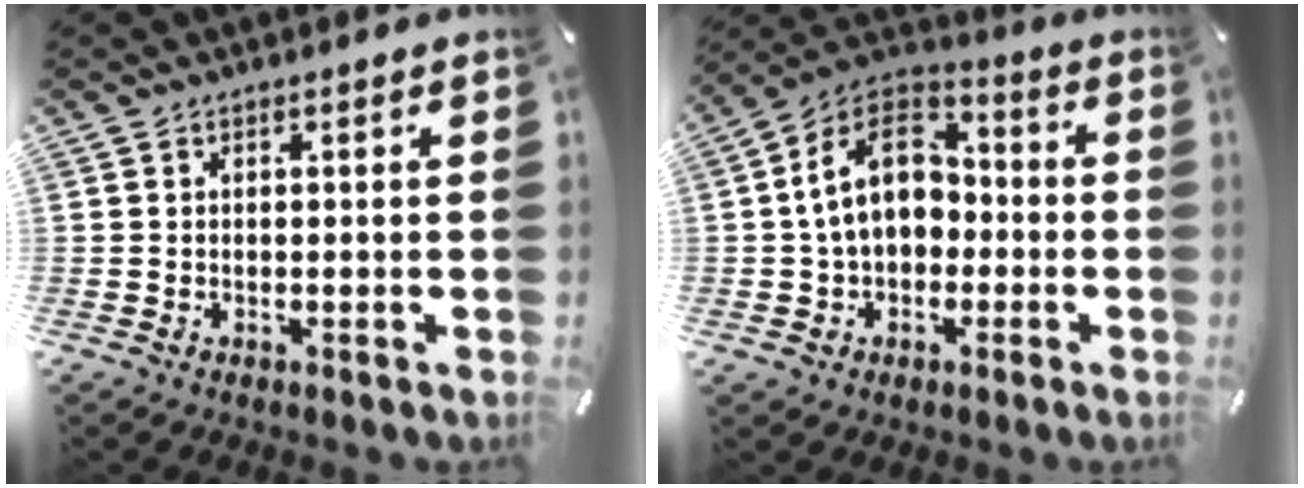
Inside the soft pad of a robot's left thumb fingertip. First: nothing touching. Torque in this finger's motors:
{"motor_torque": [2.21, 2.79, 0.94, -0.56, 0.44]}